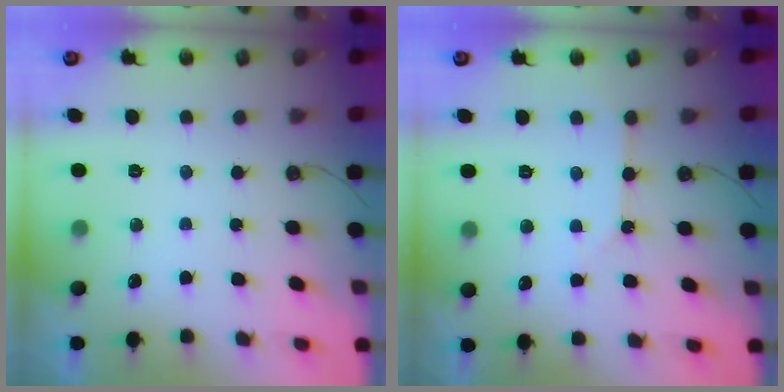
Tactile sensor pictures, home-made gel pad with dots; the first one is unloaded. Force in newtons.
{"total": 2.5, "press": 2.5, "slide": 0.2}